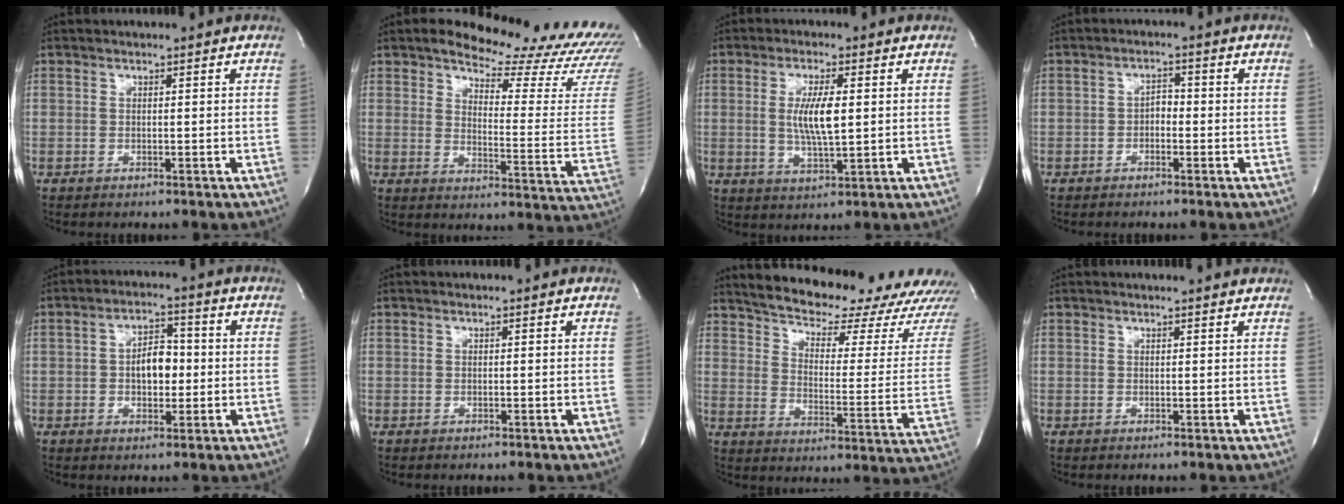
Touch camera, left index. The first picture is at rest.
{"total": 21.2, "force": [19.3, 3.8, 7.9], "torque": [-0.099, -0.108, 0.217]}
{"total": 6.5, "force": [0.7, 1.1, 6.3], "torque": [-0.125, -0.006, 0.016]}
{"total": 2.1, "force": [-0.6, 1.3, 1.5], "torque": [-0.018, 0.008, -0.014]}
{"total": 5.8, "force": [-0.3, 3.2, 4.8], "torque": [-0.079, 0.014, -0.005]}
{"total": 0.0}
{"total": 23.9, "force": [21.3, 4.1, 9.9], "torque": [-0.149, -0.060, 0.268]}
{"total": 2.4, "force": [2.4, -0.1, 0.4], "torque": [-0.010, 0.002, 0.021]}